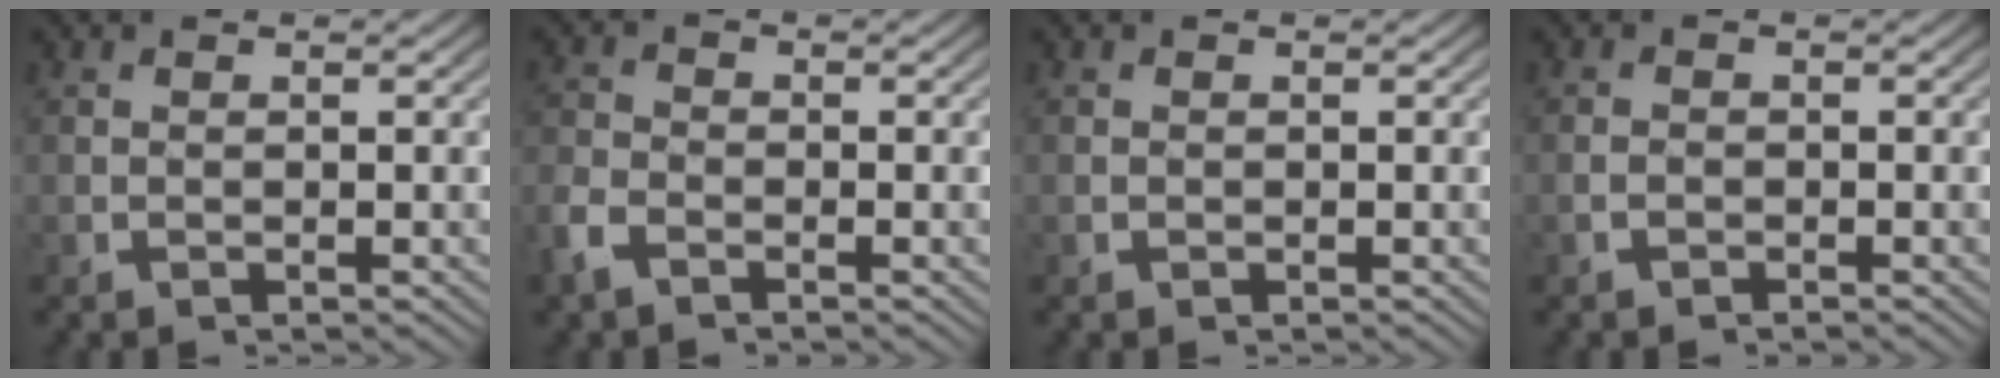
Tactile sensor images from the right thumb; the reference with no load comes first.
{"total": 2.1, "force": [-1.4, 1.3, 1.0], "torque": [-0.026, -0.002, -0.033]}
{"total": 0.0}
{"total": 0.9, "force": [-0.8, 0.3, 0.2], "torque": [-0.008, -0.005, -0.014]}